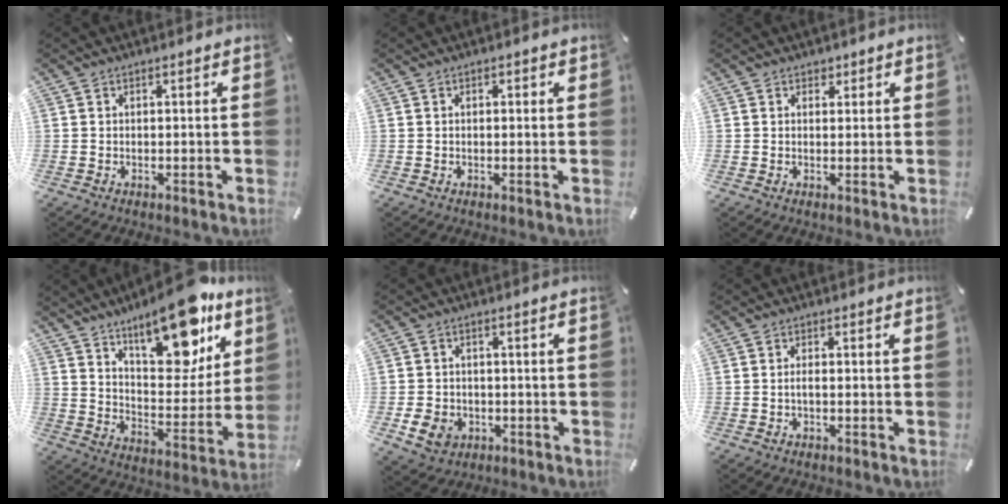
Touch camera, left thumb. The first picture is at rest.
{"total": 0.6, "force": [0.1, 0.5, 0.4], "torque": [-0.011, 0.004, 0.001]}
{"total": 1.5, "force": [0.9, 1.2, 0.2], "torque": [0.003, 0.001, 0.014]}
{"total": 20.0, "force": [14.2, 8.1, 11.4], "torque": [-0.157, -0.091, 0.237]}
{"total": 5.9, "force": [-1.9, 5.1, 2.3], "torque": [-0.044, 0.002, -0.037]}
{"total": 1.4, "force": [-0.4, 0.3, 1.3], "torque": [-0.024, 0.000, -0.007]}